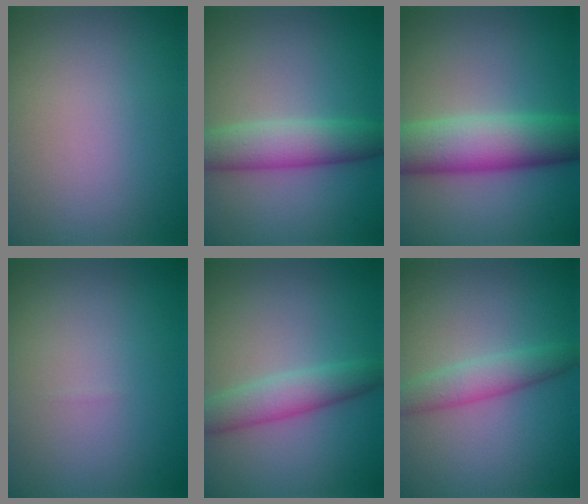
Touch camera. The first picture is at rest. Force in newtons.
{"total": 4.8, "press": 4.8, "slide": 0.1}
{"total": 7.8, "press": 7.8, "slide": 0.2}
{"total": 0.0}
{"total": 3.5, "press": 3.5, "slide": 0.1}
{"total": 2.9, "press": 2.9, "slide": 0.2}